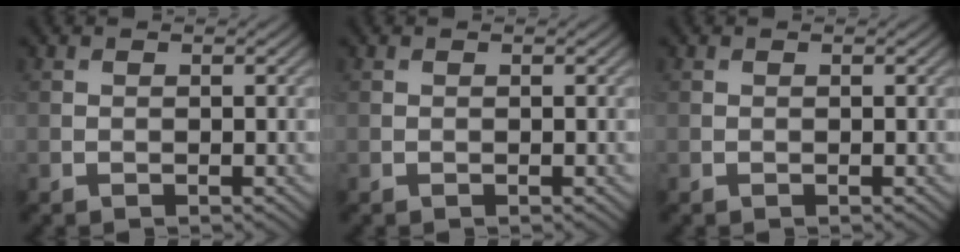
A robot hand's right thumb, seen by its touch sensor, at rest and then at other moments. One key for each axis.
{"total": 0.0}
{"total": 0.0}